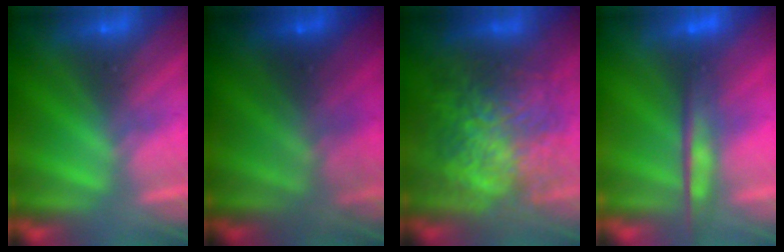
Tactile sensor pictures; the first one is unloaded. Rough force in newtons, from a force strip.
{"total": 7.7}
{"total": 7.6}
{"total": 7.4}